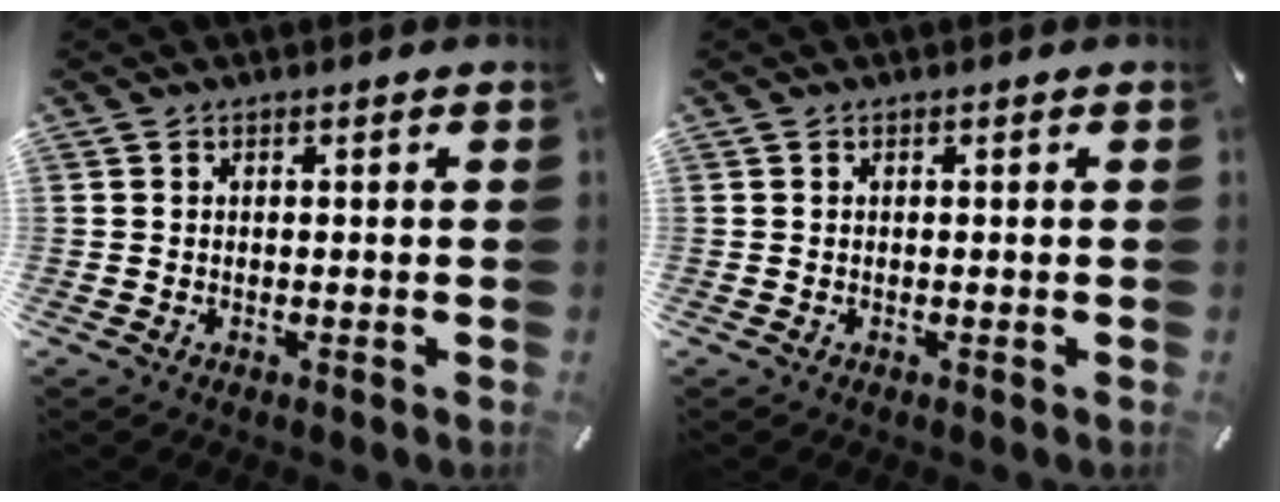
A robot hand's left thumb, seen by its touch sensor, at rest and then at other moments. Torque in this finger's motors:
{"motor_torque": [0.00, 0.00, -0.01, 0.00, 0.00]}